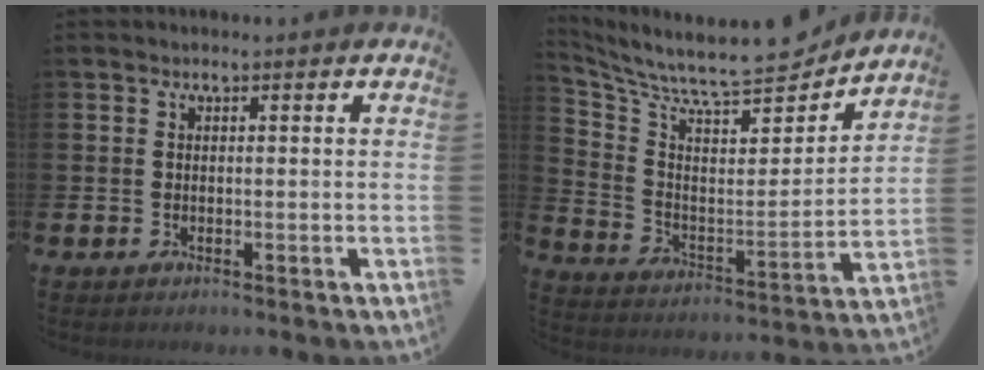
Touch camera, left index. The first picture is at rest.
{"total": 9.1, "force": [8.4, 1.3, 3.1], "torque": [-0.097, -0.073, 0.139]}